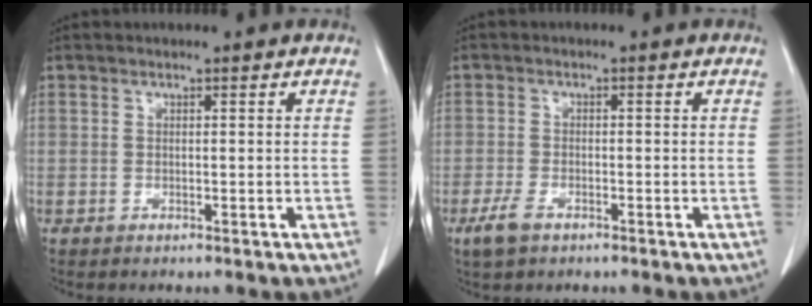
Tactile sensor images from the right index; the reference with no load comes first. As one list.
[{"total": 3.2, "force": [-2.0, 1.6, 2.0], "torque": [-0.048, -0.002, -0.034]}]